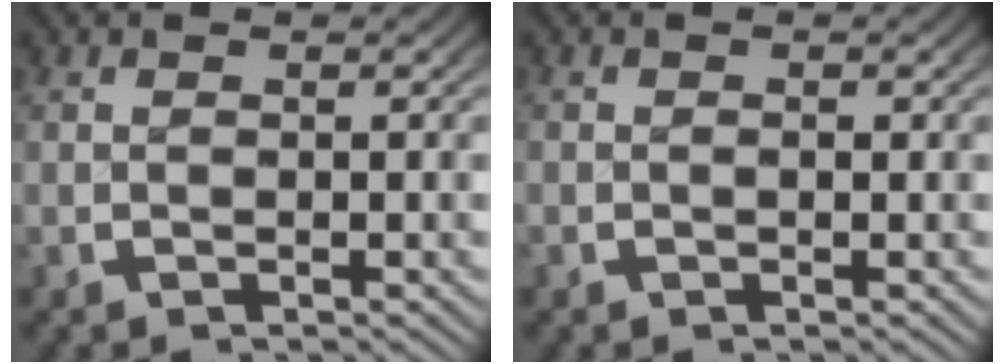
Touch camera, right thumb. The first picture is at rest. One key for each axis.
{"total": 0.5, "fx": -0.2, "fy": 0.4, "fz": 0.2, "tx": -0.003, "ty": -0.005, "tz": -0.006}